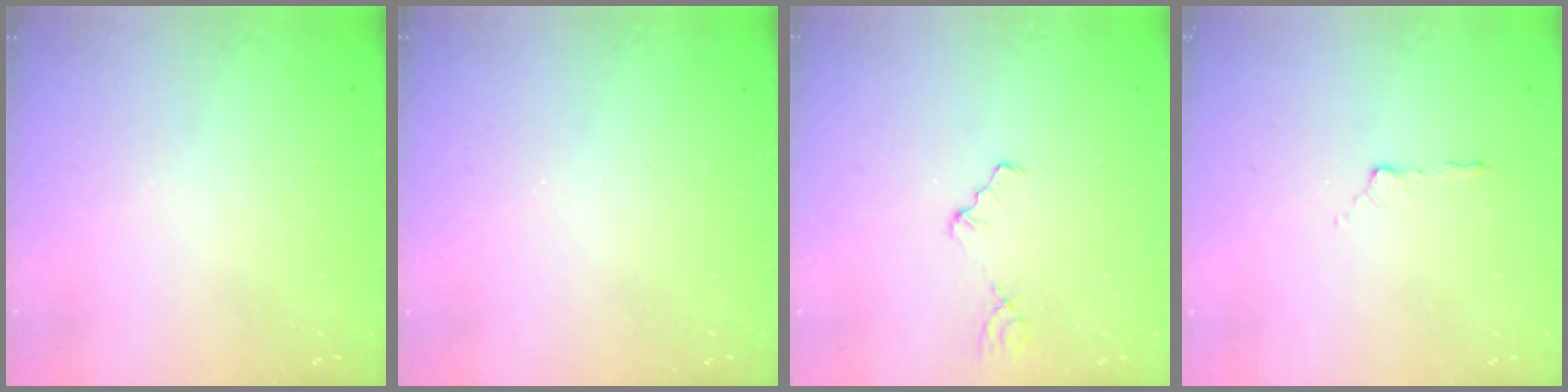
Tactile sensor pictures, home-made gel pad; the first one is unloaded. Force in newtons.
{"total": 0.0}
{"total": 1.2, "press": 1.2, "slide": 0.2}
{"total": 4.0, "press": 3.9, "slide": 0.5}